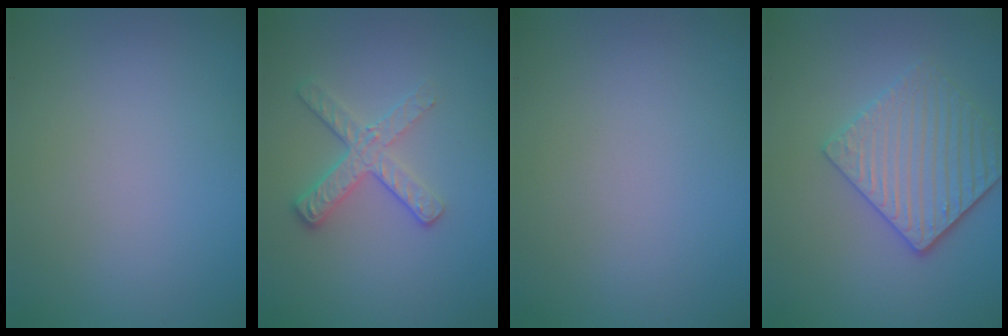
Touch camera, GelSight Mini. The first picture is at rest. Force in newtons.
{"total": 2.8, "press": 2.5, "slide": 1.3}
{"total": 0.0}
{"total": 4.1, "press": 3.5, "slide": 2.2}